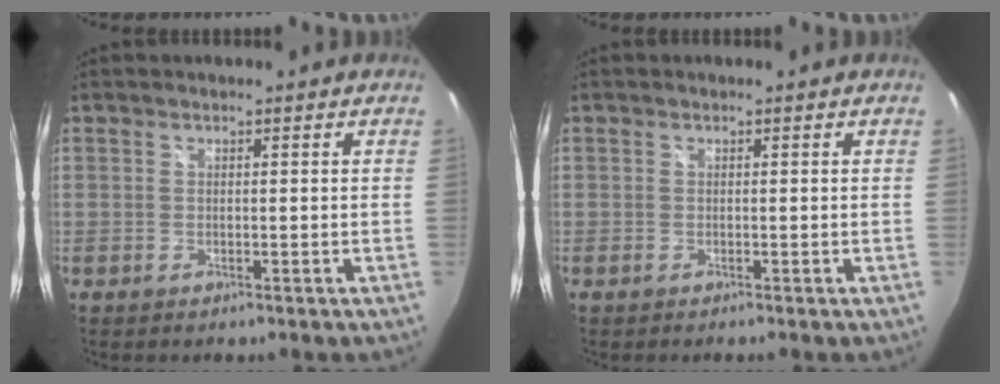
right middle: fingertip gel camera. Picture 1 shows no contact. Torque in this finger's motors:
{"motor_torque": [-0.38, -0.02, -0.01, -0.01]}